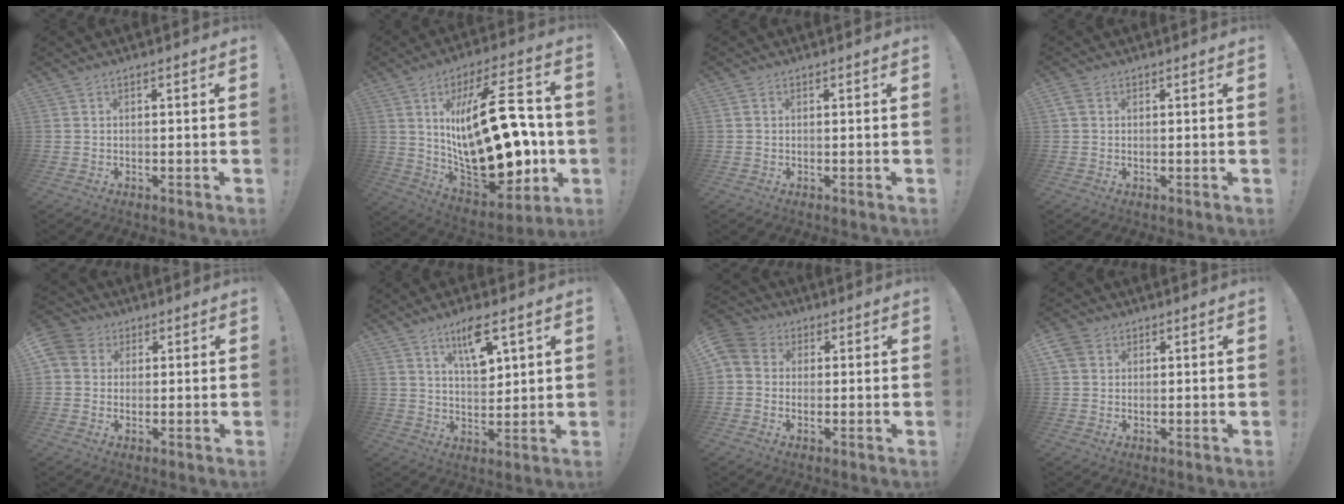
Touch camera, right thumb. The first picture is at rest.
{"total": 31.1, "force": [1.0, 14.2, 27.6], "torque": [-0.462, -0.001, 0.040]}
{"total": 0.7, "force": [0.1, 0.7, 0.2], "torque": [-0.004, 0.003, 0.003]}
{"total": 2.1, "force": [0.7, 1.7, 1.0], "torque": [-0.027, 0.008, 0.016]}
{"total": 6.6, "force": [1.7, 6.0, 2.2], "torque": [-0.042, 0.001, 0.035]}
{"total": 9.9, "force": [5.2, 3.5, 7.7], "torque": [-0.119, -0.019, 0.086]}
{"total": 5.9, "force": [0.3, 5.4, 2.3], "torque": [-0.044, 0.009, 0.009]}
{"total": 5.1, "force": [2.3, 4.2, 1.7], "torque": [-0.033, -0.002, 0.047]}